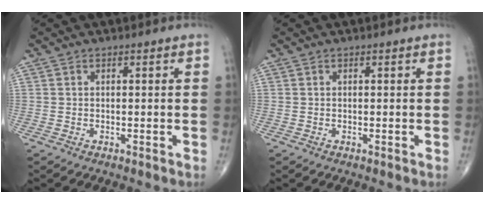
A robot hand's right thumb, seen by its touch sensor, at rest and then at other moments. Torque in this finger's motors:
{"motor_torque": [-0.04, 0.04, 0.00, 0.00, 0.00]}